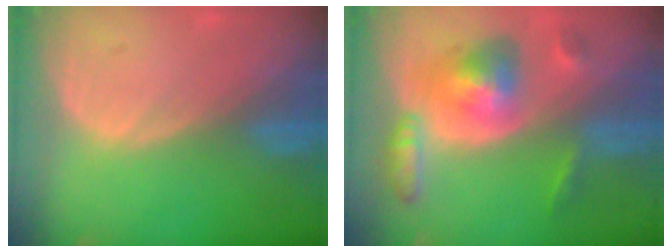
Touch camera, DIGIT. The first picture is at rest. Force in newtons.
{"total": 8.1, "press": 8.1, "slide": 0.5}